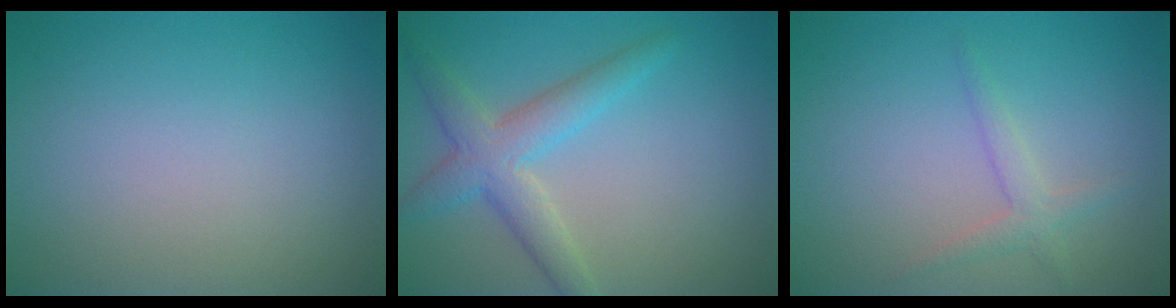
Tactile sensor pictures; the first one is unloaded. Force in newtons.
{"total": 4.2, "press": 4.2, "slide": 0.1}
{"total": 1.7, "press": 1.6, "slide": 0.1}